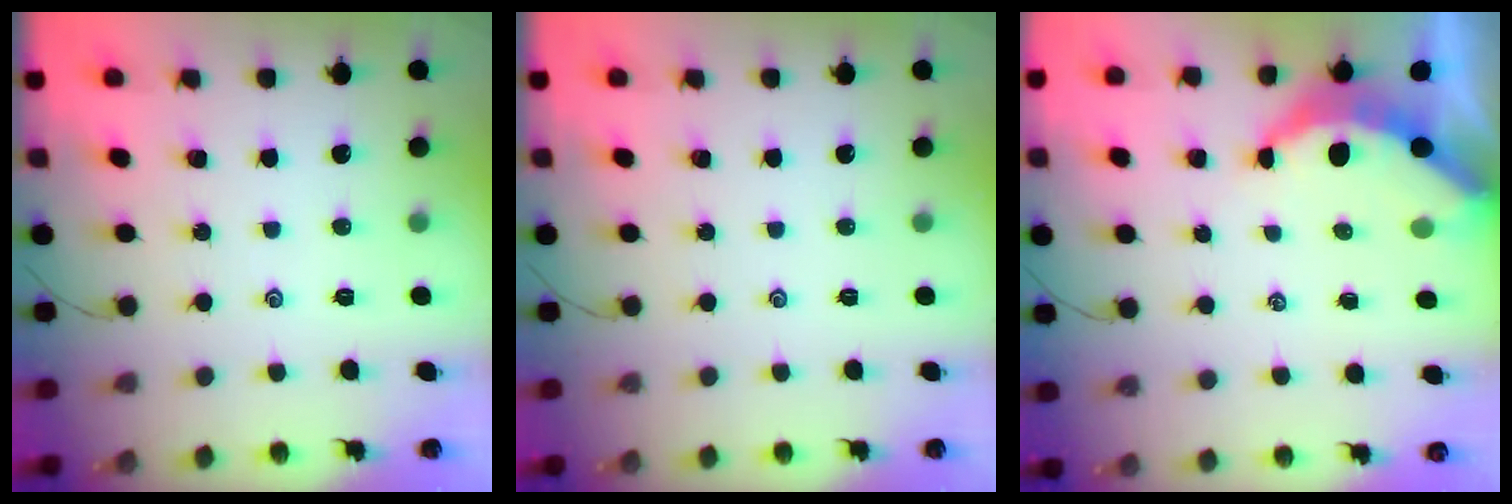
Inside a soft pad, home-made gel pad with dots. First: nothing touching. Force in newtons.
{"total": 0.0}
{"total": 6.6, "press": 6.5, "slide": 0.8}